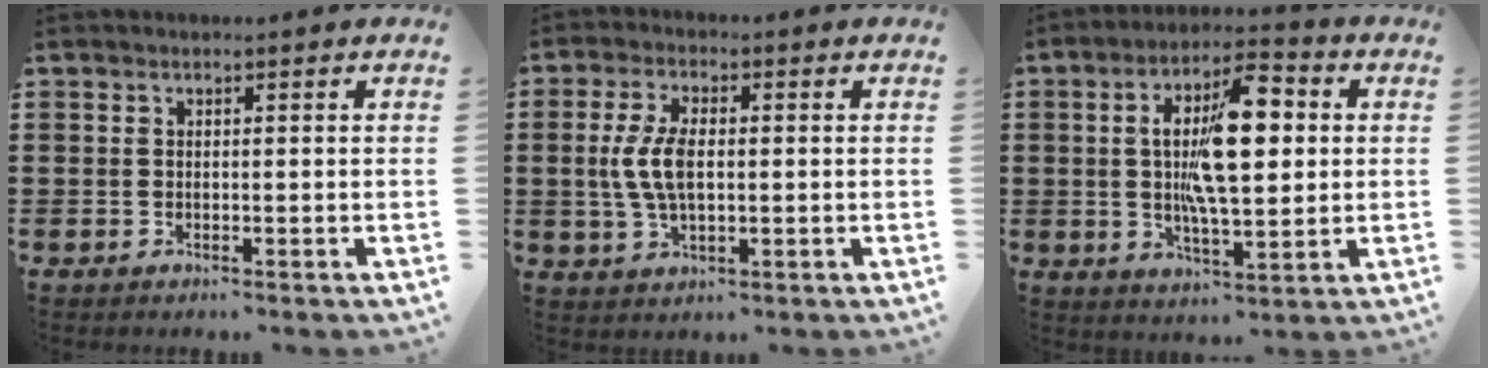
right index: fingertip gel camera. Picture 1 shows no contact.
{"total": 6.6, "force": [0.1, 3.0, 5.9], "torque": [-0.141, -0.001, -0.007]}
{"total": 13.2, "force": [1.5, 5.1, 12.1], "torque": [-0.212, 0.002, 0.018]}